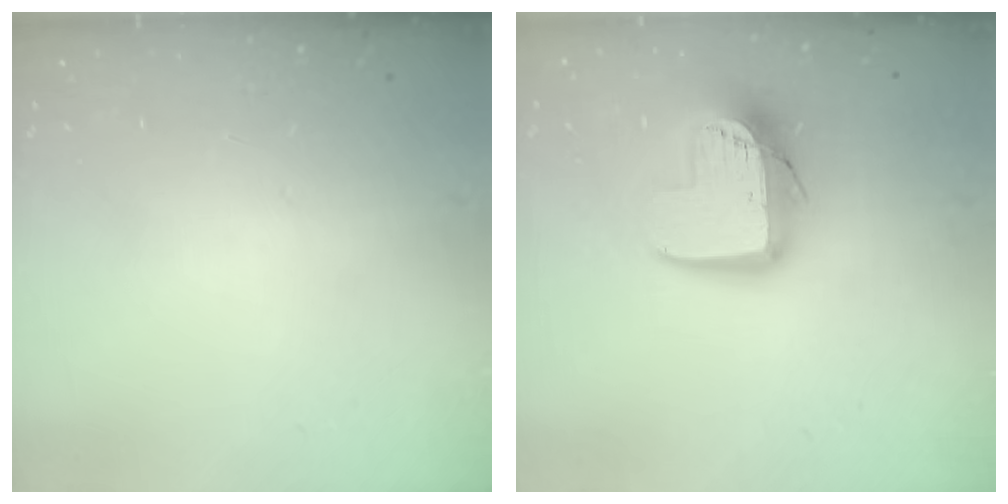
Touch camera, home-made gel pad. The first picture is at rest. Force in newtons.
{"total": 13.9, "press": 13.9, "slide": 1.0}